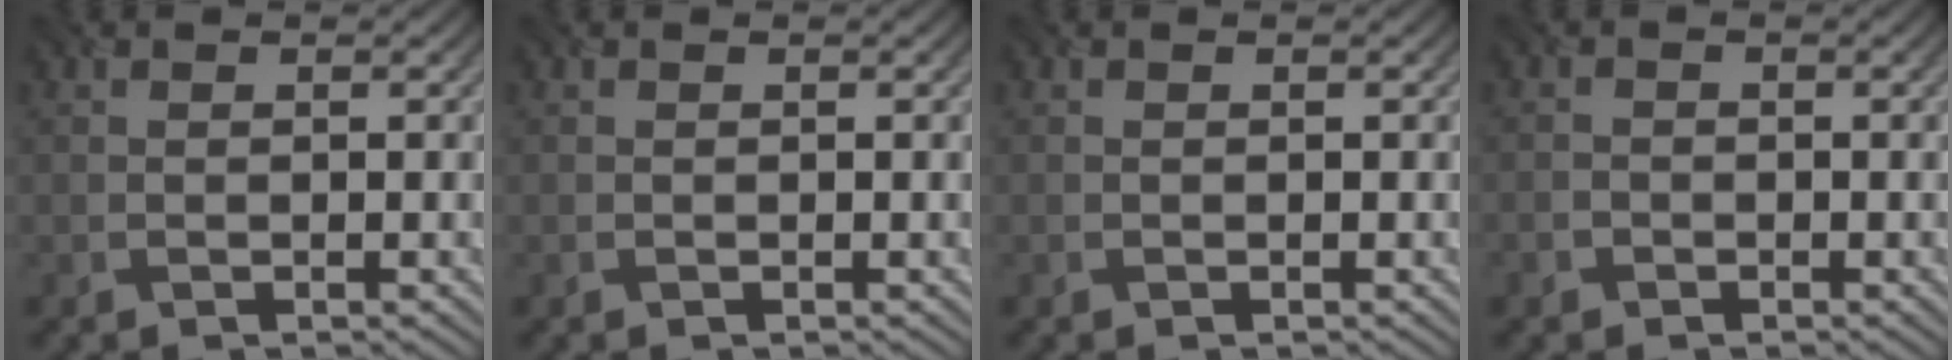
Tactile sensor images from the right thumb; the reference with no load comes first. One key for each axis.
{"total": 0.0}
{"total": 0.0}
{"total": 1.2, "fx": -0.8, "fy": 0.8, "fz": 0.2, "tx": -0.003, "ty": 0.000, "tz": -0.018}